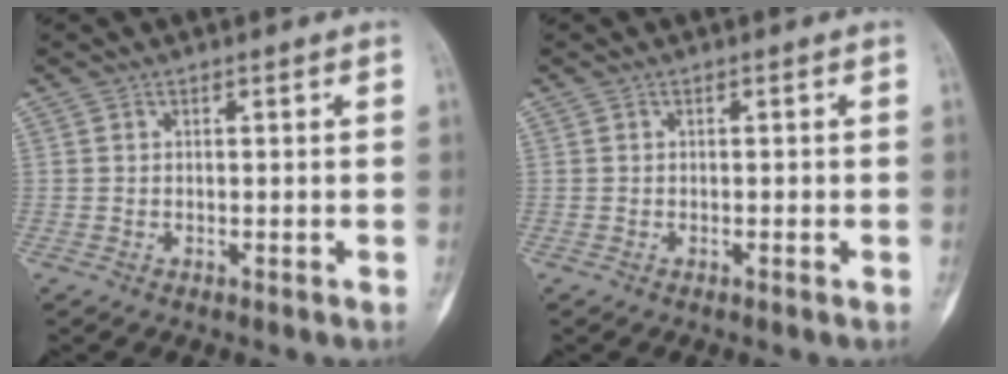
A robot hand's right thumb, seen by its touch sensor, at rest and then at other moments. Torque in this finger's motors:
{"motor_torque": [-0.40, 0.14, 0.02, 0.21, -0.06]}